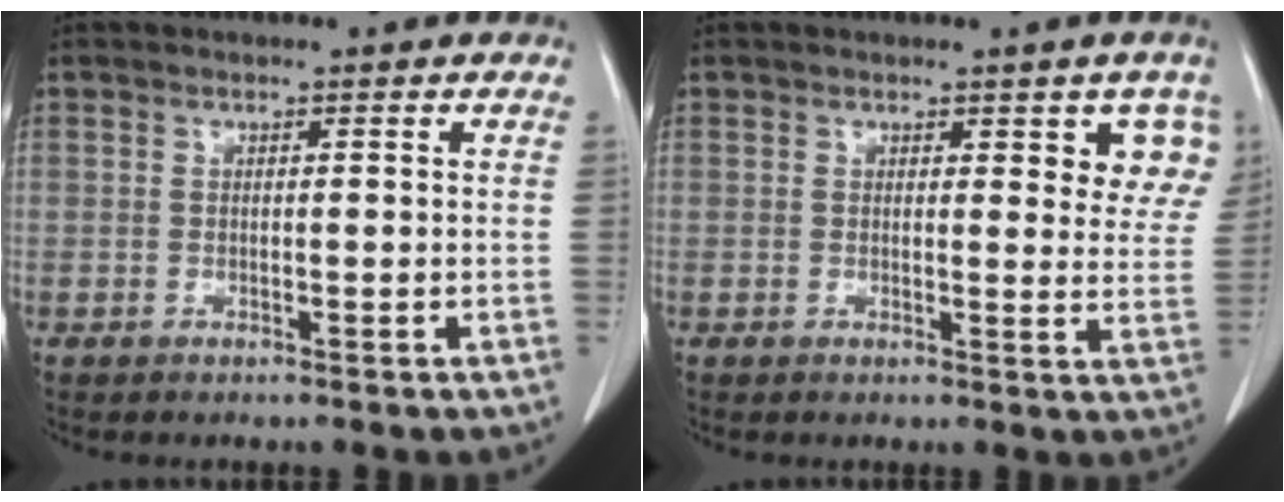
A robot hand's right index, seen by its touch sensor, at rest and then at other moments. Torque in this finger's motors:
{"motor_torque": [0.14, 0.10, 0.03, 0.02]}